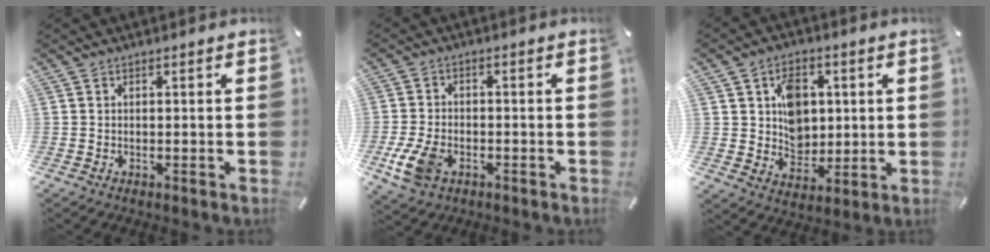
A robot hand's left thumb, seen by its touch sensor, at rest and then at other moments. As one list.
[{"total": 7.8, "force": [-3.0, 5.2, 5.0], "torque": [-0.123, 0.004, -0.057]}, {"total": 8.8, "force": [2.4, 7.4, 4.2], "torque": [-0.050, -0.003, 0.041]}]